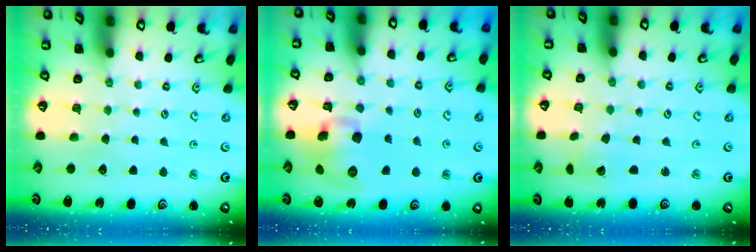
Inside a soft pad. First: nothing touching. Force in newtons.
{"total": 12.3, "press": 12.1, "slide": 2.0}
{"total": 2.2, "press": 2.2, "slide": 0.2}